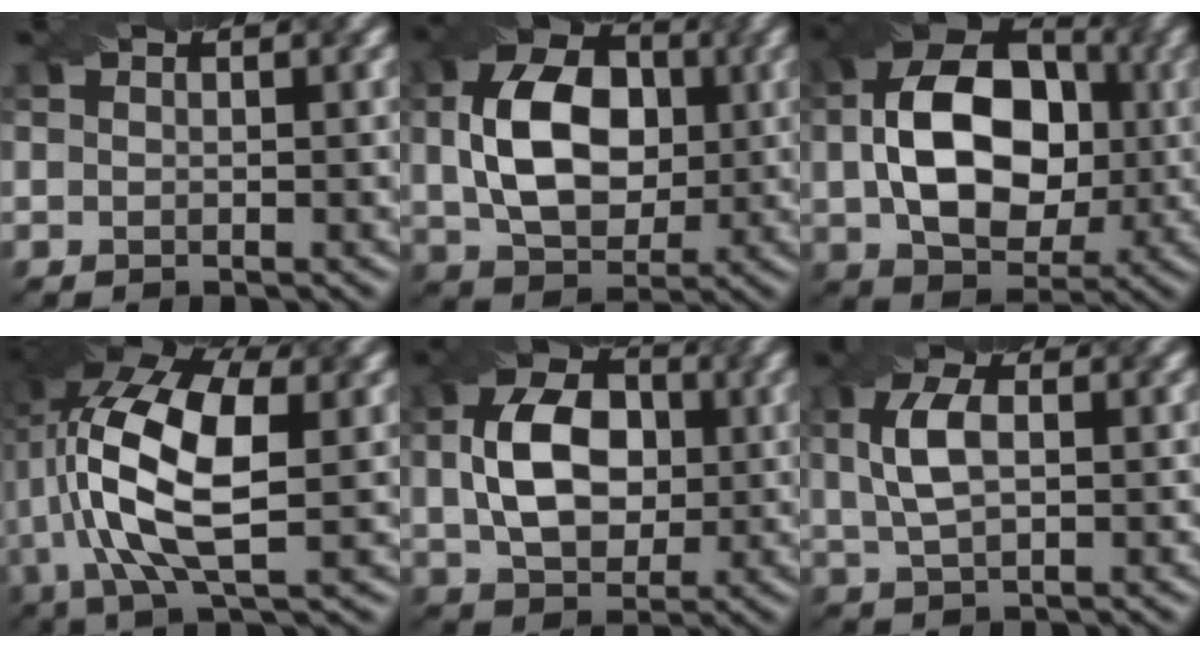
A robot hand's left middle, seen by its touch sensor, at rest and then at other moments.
{"total": 9.5, "force": [1.0, 6.5, 6.8], "torque": [-0.138, 0.001, 0.020]}
{"total": 12.4, "force": [0.6, 8.5, 9.0], "torque": [-0.168, -0.002, 0.018]}
{"total": 12.0, "force": [1.4, 5.0, 10.7], "torque": [-0.226, 0.014, 0.024]}
{"total": 8.1, "force": [0.8, 5.6, 5.8], "torque": [-0.118, 0.006, 0.014]}
{"total": 4.3, "force": [0.8, 2.1, 3.6], "torque": [-0.087, 0.007, 0.015]}